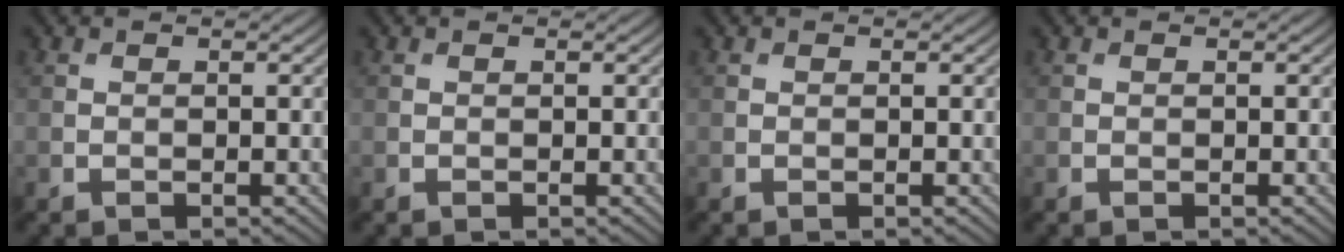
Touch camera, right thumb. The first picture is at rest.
{"total": 0.0}
{"total": 0.0}
{"total": 0.0}